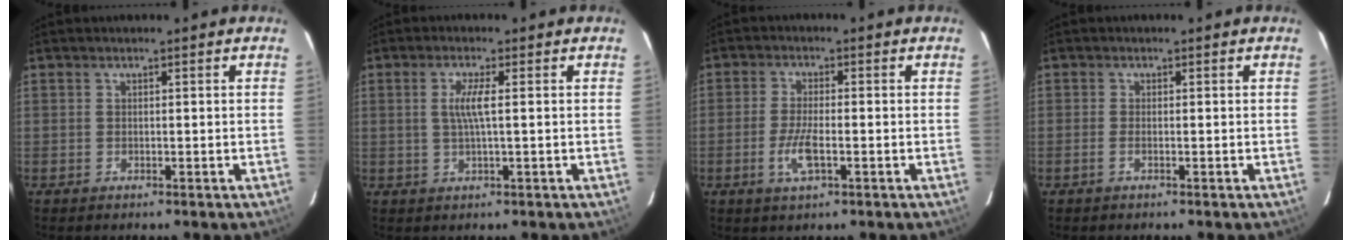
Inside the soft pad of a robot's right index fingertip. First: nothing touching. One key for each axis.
{"total": 3.6, "fx": 0.3, "fy": -0.2, "fz": 3.6, "tx": -0.072, "ty": -0.001, "tz": 0.007}
{"total": 5.5, "fx": -1.9, "fy": 1.5, "fz": 5.0, "tx": -0.106, "ty": -0.006, "tz": -0.037}
{"total": 1.2, "fx": -0.5, "fy": 0.0, "fz": 1.1, "tx": -0.024, "ty": 0.000, "tz": -0.011}